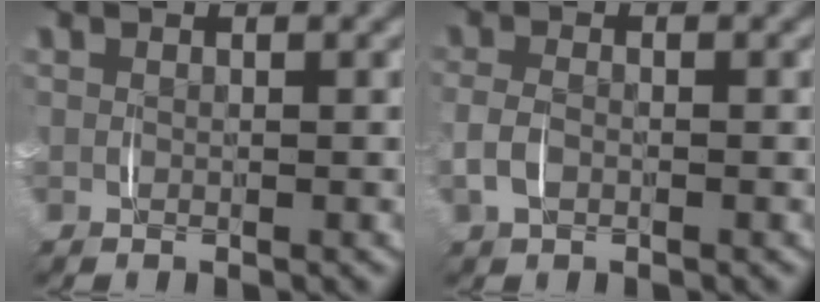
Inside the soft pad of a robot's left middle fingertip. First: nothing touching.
{"total": 1.3, "force": [-0.8, 0.4, 0.9], "torque": [-0.024, 0.000, -0.013]}